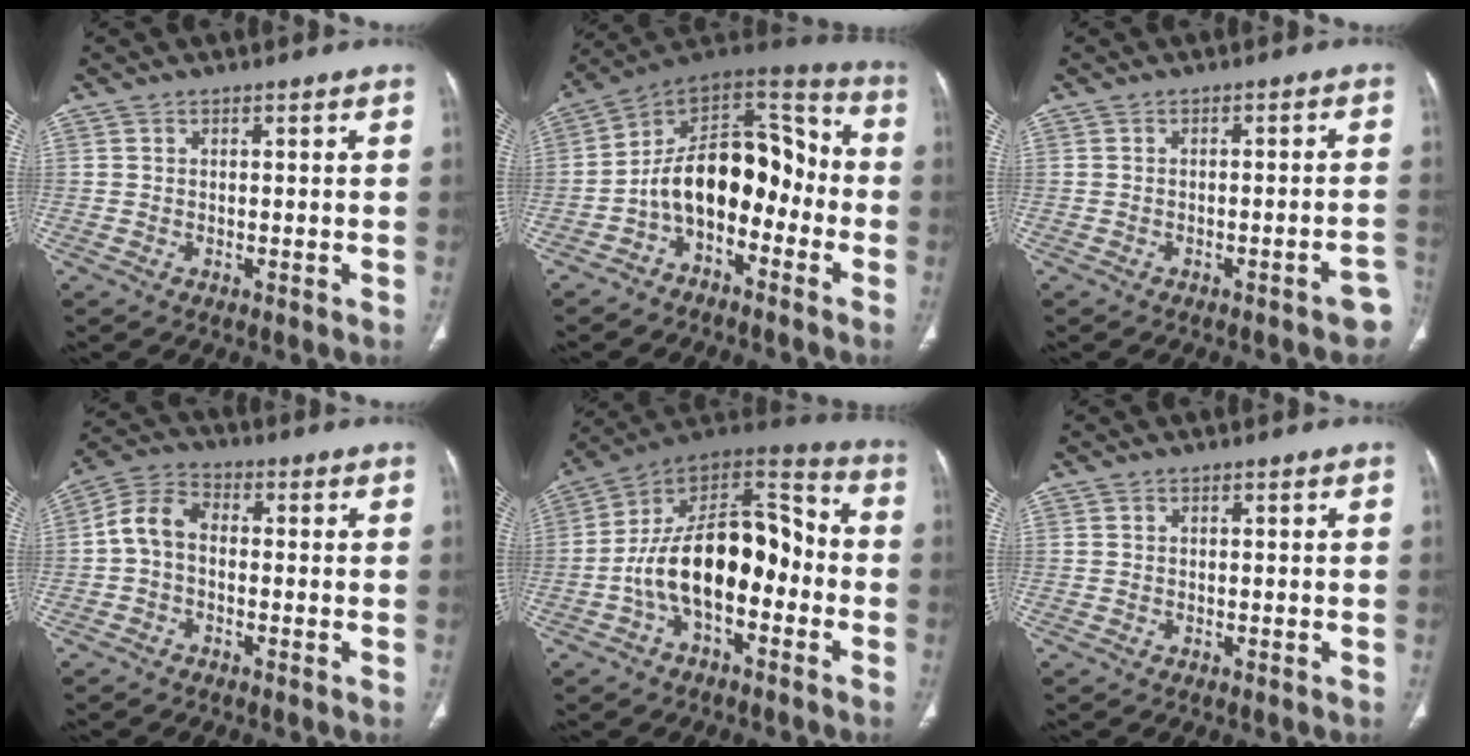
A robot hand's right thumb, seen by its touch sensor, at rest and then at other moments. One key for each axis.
{"total": 16.1, "fx": -4.6, "fy": 10.0, "fz": 11.8, "tx": -0.155, "ty": 0.096, "tz": -0.087}
{"total": 4.0, "fx": -2.7, "fy": 0.8, "fz": 2.9, "tx": -0.025, "ty": 0.021, "tz": -0.031}
{"total": 6.8, "fx": -0.6, "fy": 4.7, "fz": 4.9, "tx": -0.088, "ty": 0.023, "tz": -0.025}
{"total": 20.0, "fx": -4.1, "fy": 10.9, "fz": 16.3, "tx": -0.246, "ty": 0.069, "tz": -0.074}
{"total": 0.0}